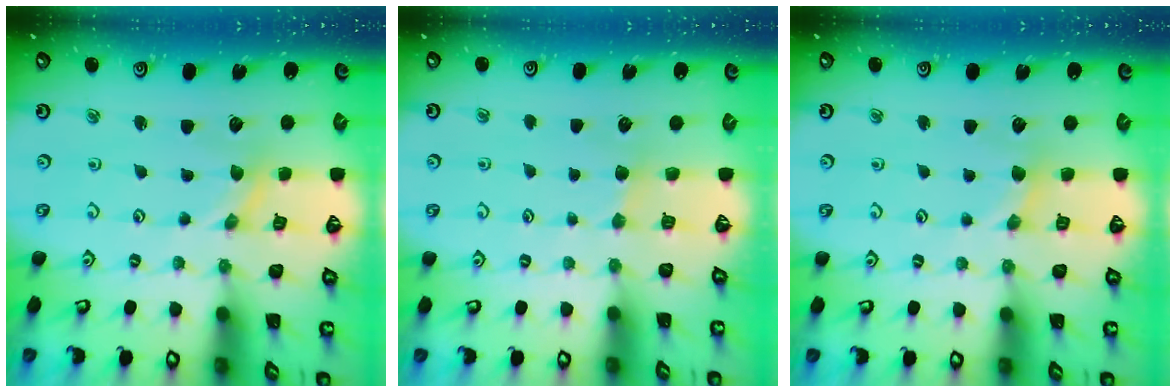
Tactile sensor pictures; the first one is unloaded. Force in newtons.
{"total": 2.4, "press": 2.4, "slide": 0.4}
{"total": 2.0, "press": 1.9, "slide": 0.4}